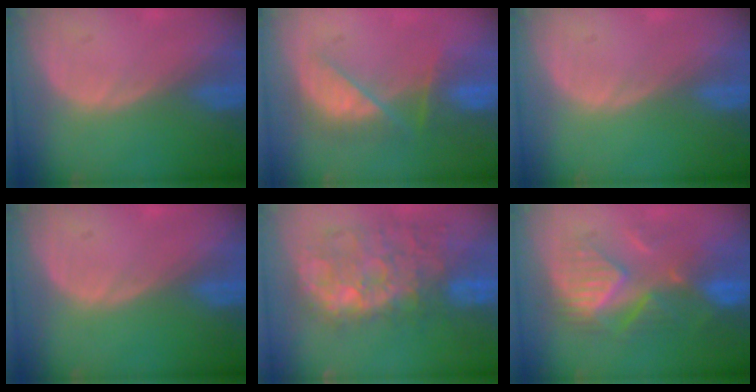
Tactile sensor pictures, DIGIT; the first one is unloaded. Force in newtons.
{"total": 6.9, "press": 6.9, "slide": 1.1}
{"total": 0.0}
{"total": 0.0}
{"total": 11.3, "press": 10.5, "slide": 4.1}
{"total": 9.0, "press": 8.9, "slide": 0.9}